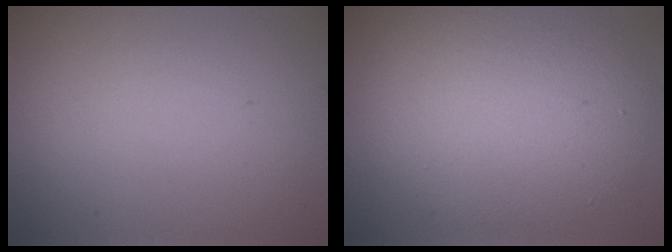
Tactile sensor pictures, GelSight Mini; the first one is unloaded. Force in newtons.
{"total": 7.5, "press": 7.5, "slide": 0.6}